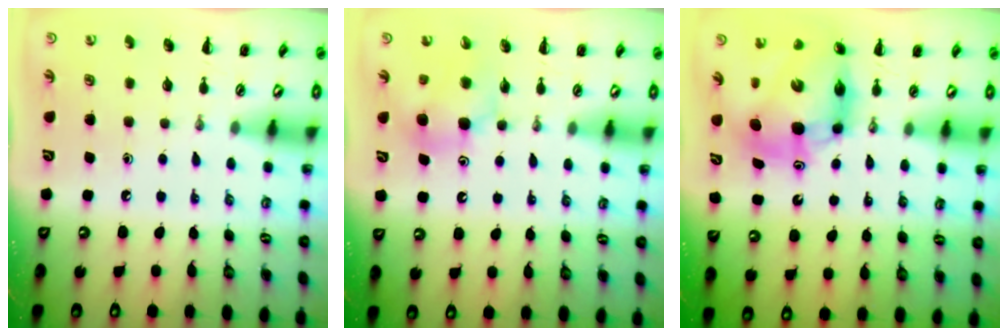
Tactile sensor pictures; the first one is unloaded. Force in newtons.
{"total": 7.7, "press": 7.6, "slide": 1.1}
{"total": 11.3, "press": 10.8, "slide": 3.2}